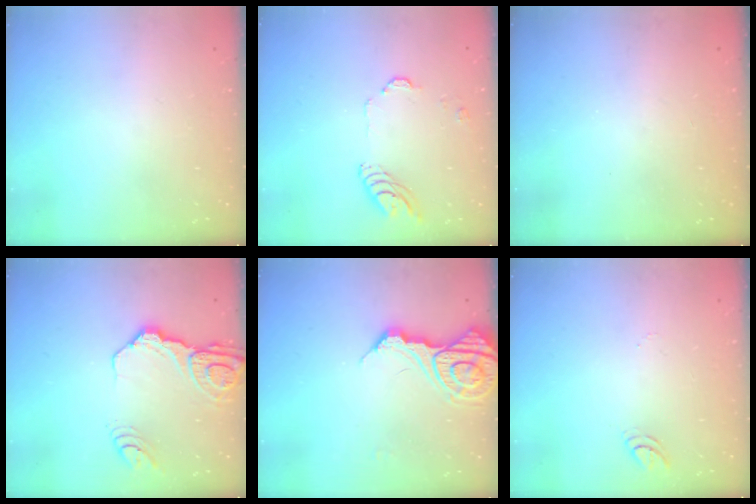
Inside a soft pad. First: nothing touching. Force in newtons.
{"total": 9.2, "press": 9.1, "slide": 1.2}
{"total": 0.0}
{"total": 13.8, "press": 13.7, "slide": 1.5}
{"total": 12.2, "press": 12.1, "slide": 1.3}
{"total": 3.3, "press": 3.3, "slide": 0.3}